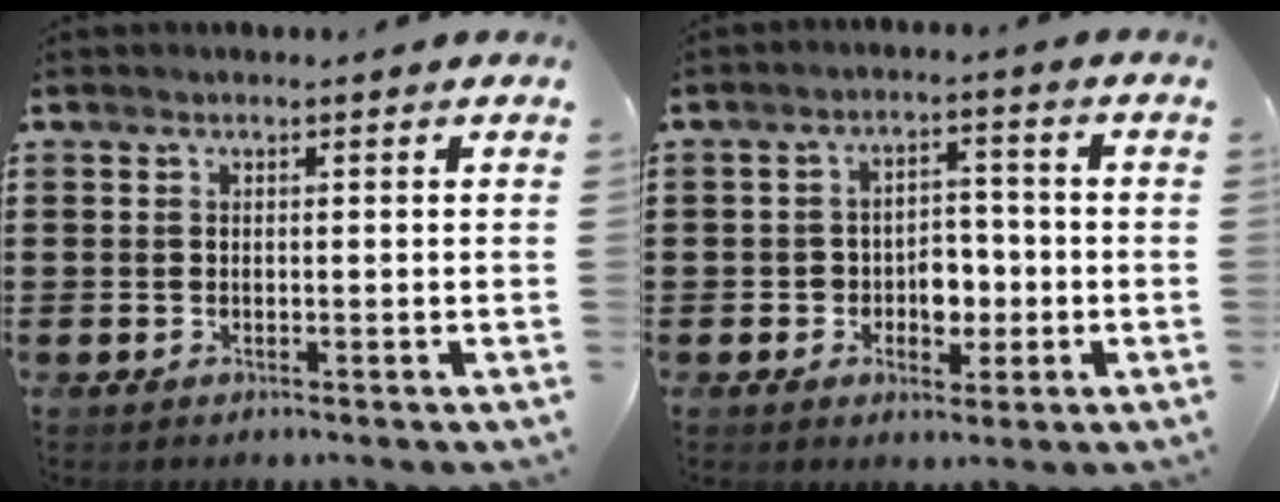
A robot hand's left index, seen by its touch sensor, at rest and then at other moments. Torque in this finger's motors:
{"motor_torque": [0.18, 0.08, 0.17, 0.04]}